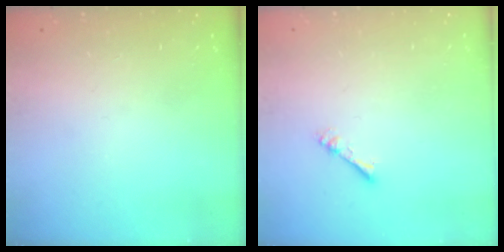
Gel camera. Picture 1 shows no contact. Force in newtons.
{"total": 1.7, "press": 1.7, "slide": 0.2}